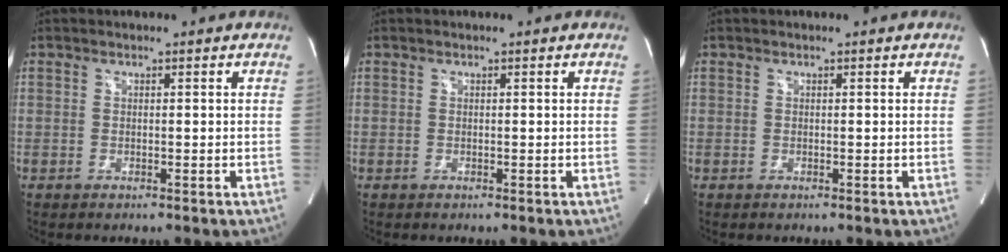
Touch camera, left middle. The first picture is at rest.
{"total": 0.0}
{"total": 0.0}